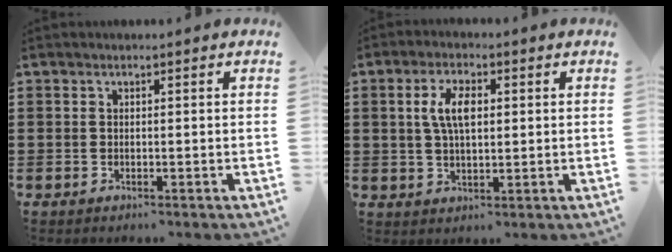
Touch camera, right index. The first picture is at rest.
{"total": 5.6, "force": [1.1, 2.5, 4.9], "torque": [-0.102, 0.013, 0.017]}